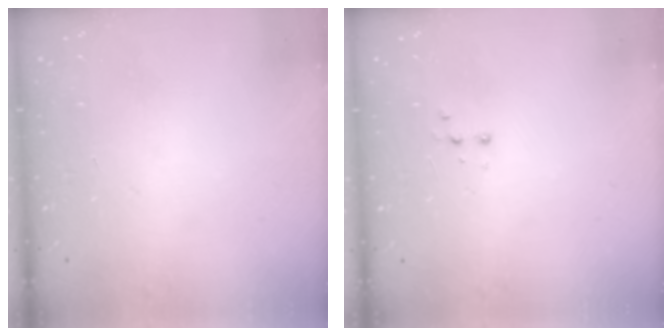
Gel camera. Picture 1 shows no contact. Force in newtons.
{"total": 3.0, "press": 2.9, "slide": 0.7}